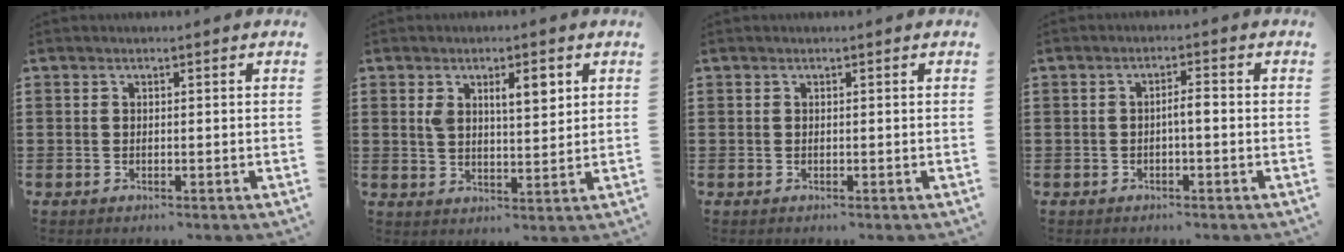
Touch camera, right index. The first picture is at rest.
{"total": 4.9, "force": [2.0, 1.9, 4.1], "torque": [-0.070, 0.000, 0.030]}
{"total": 0.0}
{"total": 2.1, "force": [-0.6, 0.2, 2.0], "torque": [-0.036, 0.002, -0.013]}